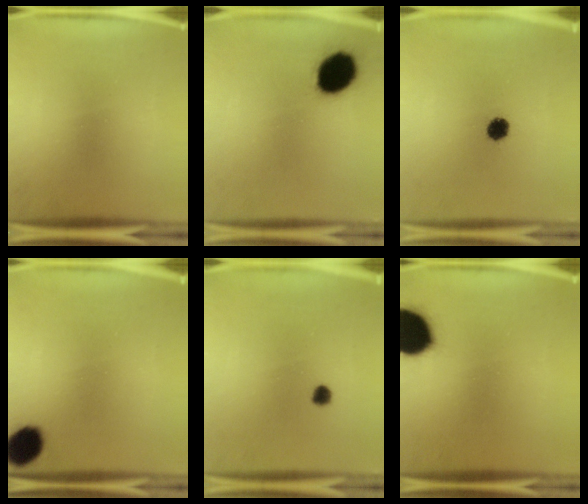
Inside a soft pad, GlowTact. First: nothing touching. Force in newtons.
{"total": 13.9}
{"total": 5.0}
{"total": 9.2}
{"total": 2.3}
{"total": 19.6}